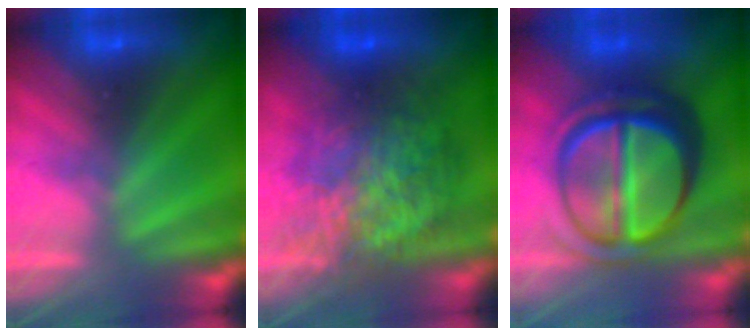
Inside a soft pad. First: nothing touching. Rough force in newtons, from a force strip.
{"total": 7.5}
{"total": 7.3}